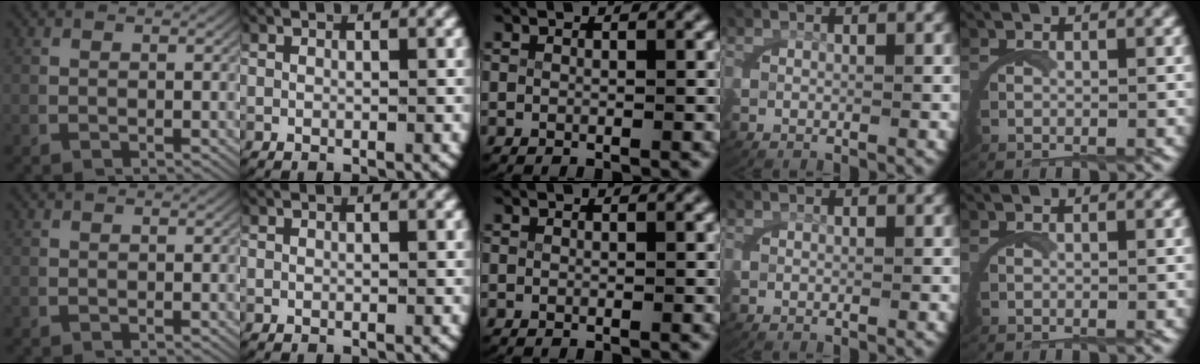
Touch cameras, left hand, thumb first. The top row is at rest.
{}